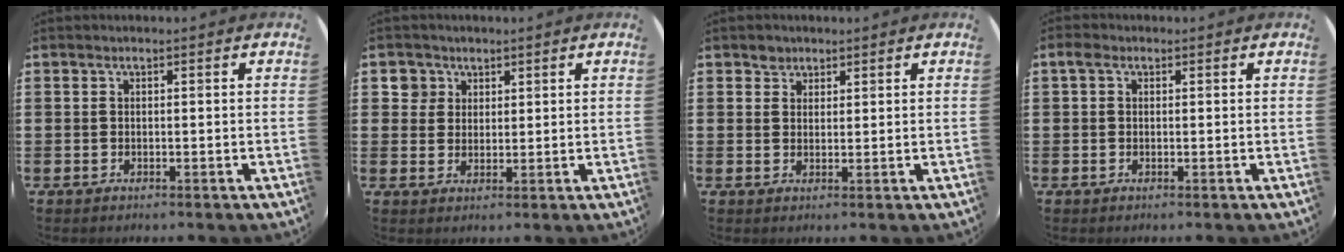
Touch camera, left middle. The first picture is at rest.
{"total": 2.9, "force": [1.8, 2.2, 0.1], "torque": [0.007, 0.002, 0.033]}
{"total": 1.9, "force": [1.6, 1.1, 0.0], "torque": [0.006, -0.001, 0.030]}
{"total": 1.0, "force": [0.3, 0.8, 0.5], "torque": [-0.005, 0.005, 0.003]}